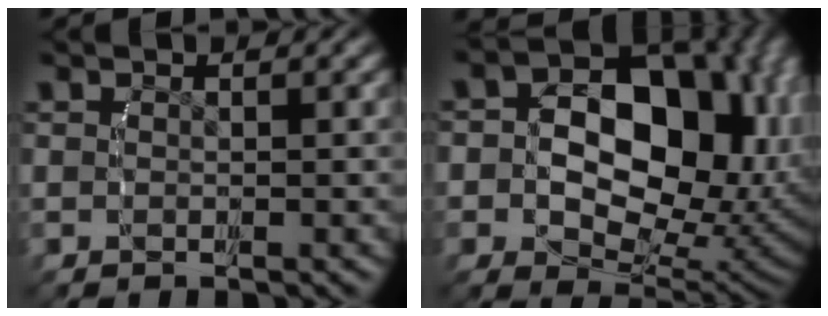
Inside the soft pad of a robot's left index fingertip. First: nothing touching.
{"total": 15.7, "force": [1.9, 11.1, 10.8], "torque": [-0.141, -0.016, 0.028]}